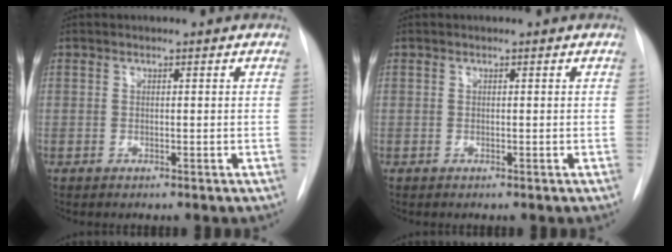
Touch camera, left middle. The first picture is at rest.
{"total": 0.0}